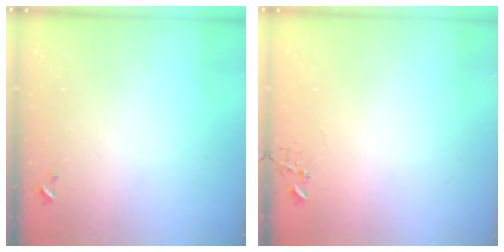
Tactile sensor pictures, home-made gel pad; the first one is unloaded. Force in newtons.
{"total": 0.0}